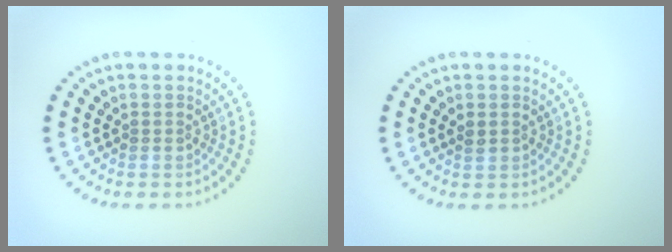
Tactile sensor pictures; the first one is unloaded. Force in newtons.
{"total": 0.7, "press": 0.7, "slide": 0.1}